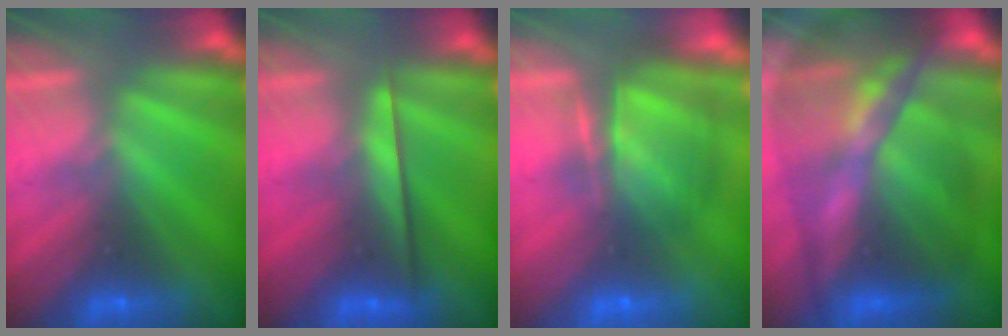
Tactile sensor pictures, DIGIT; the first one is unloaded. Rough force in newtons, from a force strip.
{"total": 2.3}
{"total": 7.2}
{"total": 9.0}